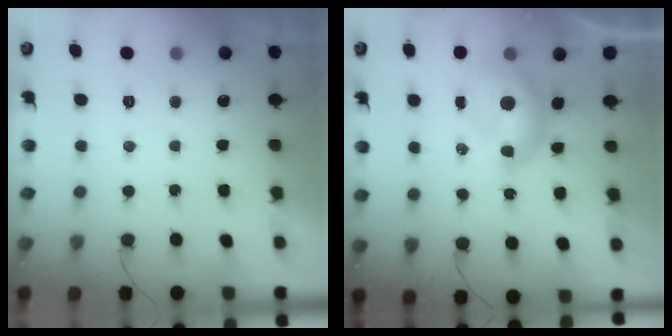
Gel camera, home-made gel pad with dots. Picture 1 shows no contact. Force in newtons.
{"total": 7.1, "press": 7.0, "slide": 0.9}